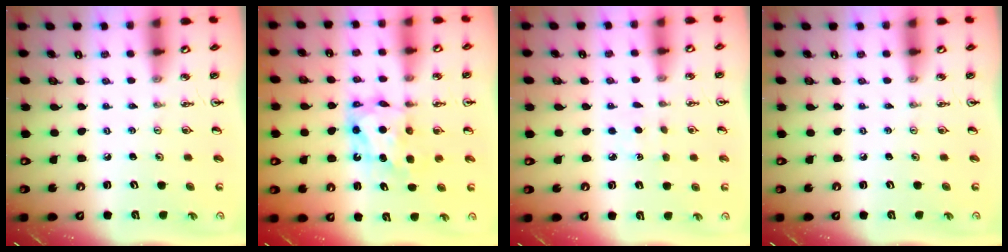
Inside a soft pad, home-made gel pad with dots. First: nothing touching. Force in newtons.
{"total": 6.8, "press": 6.8, "slide": 0.2}
{"total": 2.0, "press": 2.0, "slide": 0.3}
{"total": 0.0}